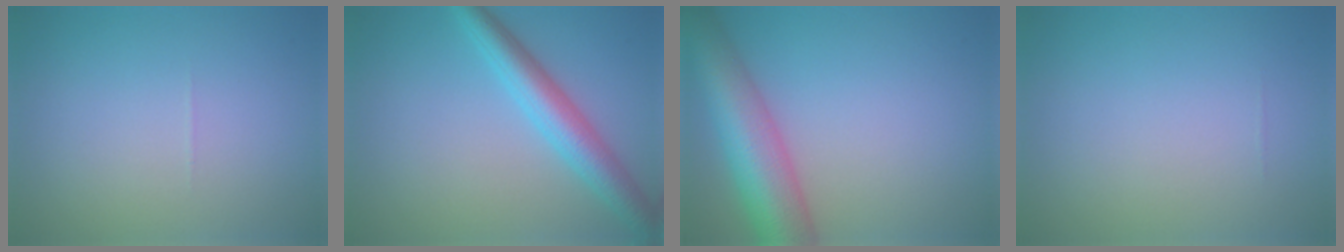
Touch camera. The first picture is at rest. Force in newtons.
{"total": 4.8, "press": 4.8, "slide": 0.1}
{"total": 8.8, "press": 8.8, "slide": 0.4}
{"total": 0.0}